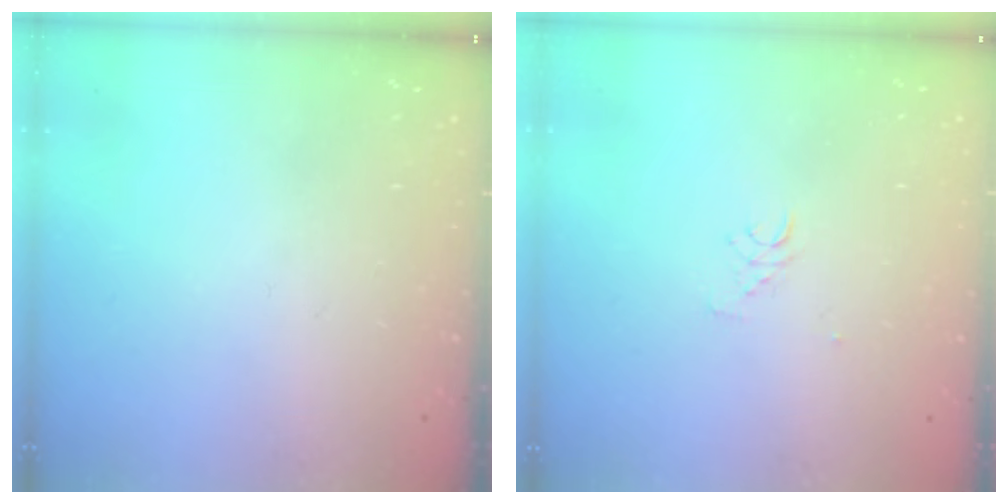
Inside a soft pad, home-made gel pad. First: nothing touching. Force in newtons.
{"total": 2.6, "press": 2.6, "slide": 0.1}